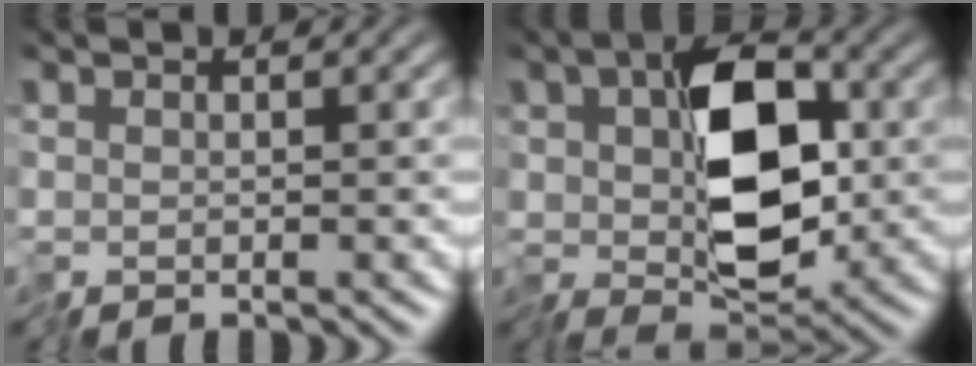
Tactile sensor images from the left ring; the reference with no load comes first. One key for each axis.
{"total": 9.1, "fx": 0.2, "fy": 5.2, "fz": 7.5, "tx": -0.126, "ty": -0.002, "tz": 0.003}